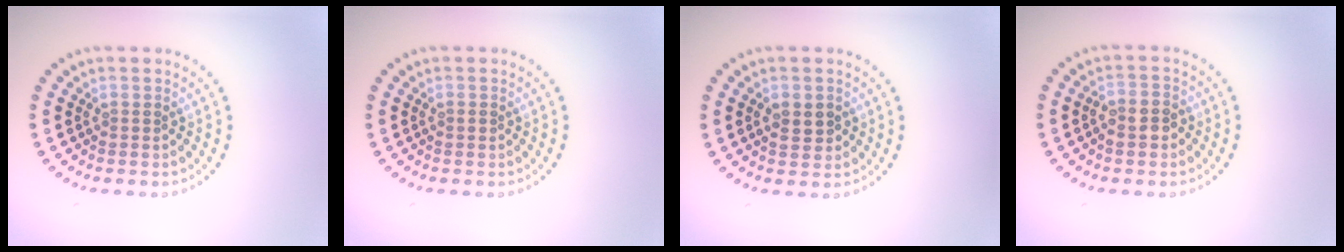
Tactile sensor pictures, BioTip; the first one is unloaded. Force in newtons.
{"total": 0.6, "press": 0.6, "slide": 0.2}
{"total": 1.5, "press": 1.5, "slide": 0.1}
{"total": 2.2, "press": 2.1, "slide": 0.8}